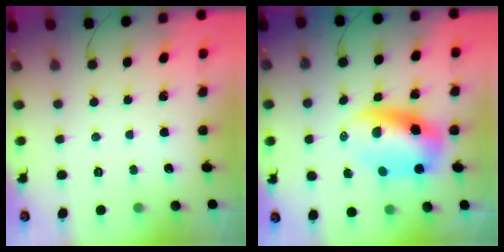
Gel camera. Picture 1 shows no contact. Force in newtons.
{"total": 9.9, "press": 9.6, "slide": 2.6}